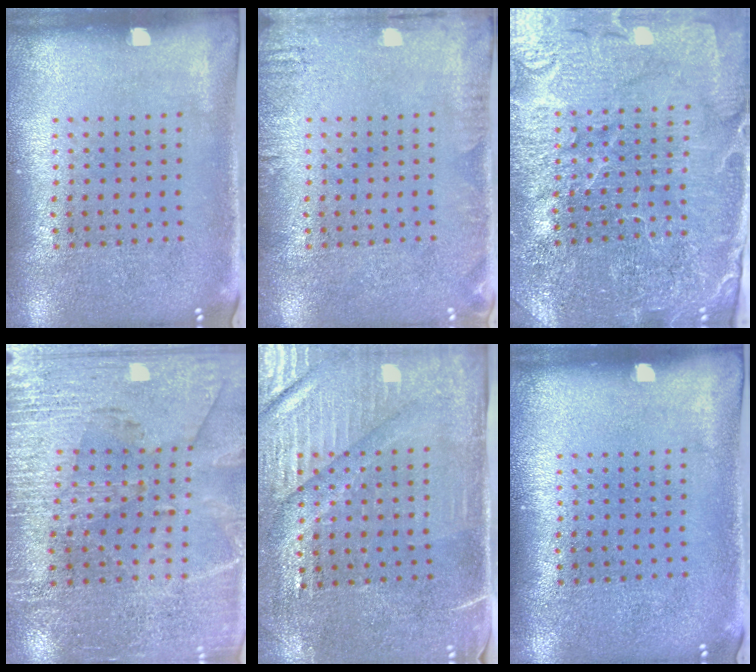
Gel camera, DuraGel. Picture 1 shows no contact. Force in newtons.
{"total": 1.5, "press": 1.5, "slide": 0.2}
{"total": 4.5, "press": 4.3, "slide": 1.4}
{"total": 2.9, "press": 2.8, "slide": 0.8}
{"total": 3.5, "press": 3.2, "slide": 1.4}
{"total": 0.0}